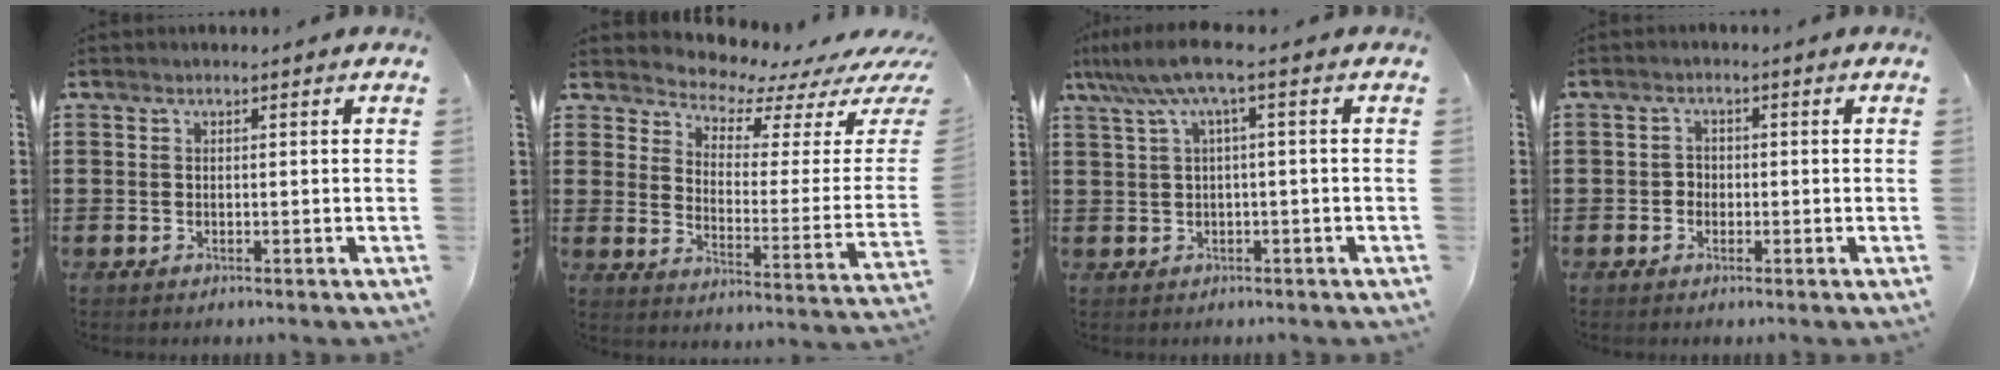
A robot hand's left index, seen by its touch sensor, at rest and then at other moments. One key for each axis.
{"total": 4.5, "fx": 4.4, "fy": 0.7, "fz": 0.8, "tx": -0.045, "ty": -0.040, "tz": 0.071}
{"total": 5.8, "fx": 1.5, "fy": 0.2, "fz": 5.6, "tx": -0.116, "ty": -0.006, "tz": 0.023}
{"total": 1.4, "fx": -0.5, "fy": 1.3, "fz": 0.4, "tx": -0.012, "ty": 0.003, "tz": -0.013}